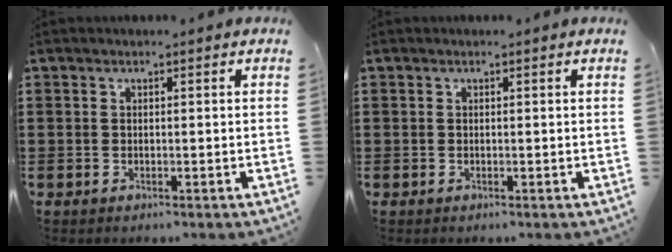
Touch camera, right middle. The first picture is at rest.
{"total": 0.0}